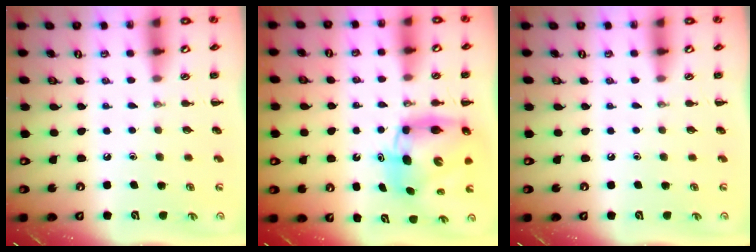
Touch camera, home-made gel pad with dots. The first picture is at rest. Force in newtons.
{"total": 9.7, "press": 9.3, "slide": 2.8}
{"total": 0.0}